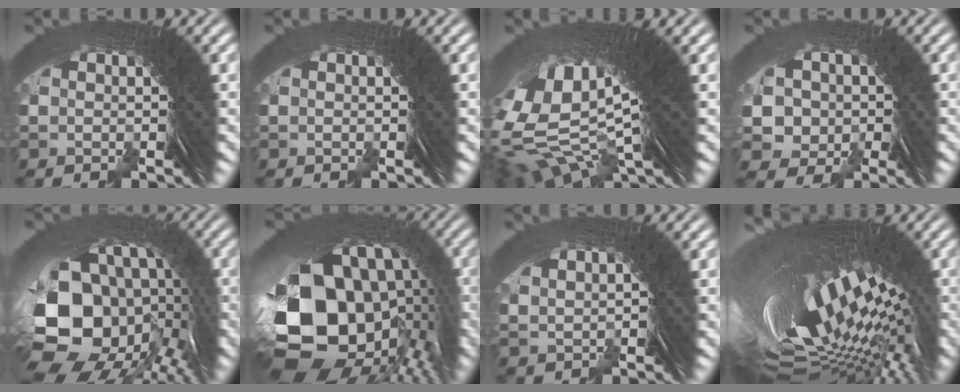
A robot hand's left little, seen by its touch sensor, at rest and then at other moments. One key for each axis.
{"total": 0.0}
{"total": 18.1, "fx": 4.2, "fy": 11.2, "fz": 13.5, "tx": -0.285, "ty": -0.034, "tz": 0.080}
{"total": 9.6, "fx": -2.3, "fy": 8.8, "fz": 3.0, "tx": -0.111, "ty": -0.060, "tz": -0.030}
{"total": 19.7, "fx": -3.4, "fy": 14.0, "fz": 13.4, "tx": -0.259, "ty": -0.067, "tz": -0.039}
{"total": 24.2, "fx": -3.7, "fy": 15.9, "fz": 17.8, "tx": -0.316, "ty": -0.066, "tz": -0.034}
{"total": 0.8, "fx": 0.4, "fy": 0.7, "fz": -0.3, "tx": -0.004, "ty": -0.008, "tz": 0.022}
{"total": 23.5, "fx": -0.8, "fy": 11.8, "fz": 20.3, "tx": -0.337, "ty": -0.027, "tz": 0.007}